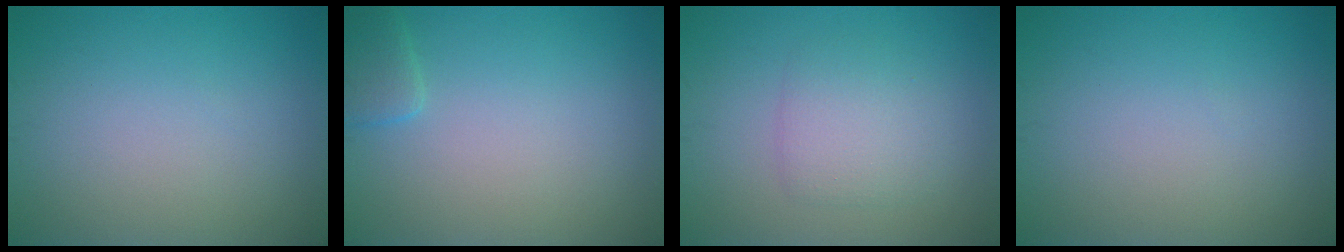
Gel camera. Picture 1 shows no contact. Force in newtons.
{"total": 1.7, "press": 1.7, "slide": 0.2}
{"total": 2.8, "press": 2.8, "slide": 0.0}
{"total": 0.0}